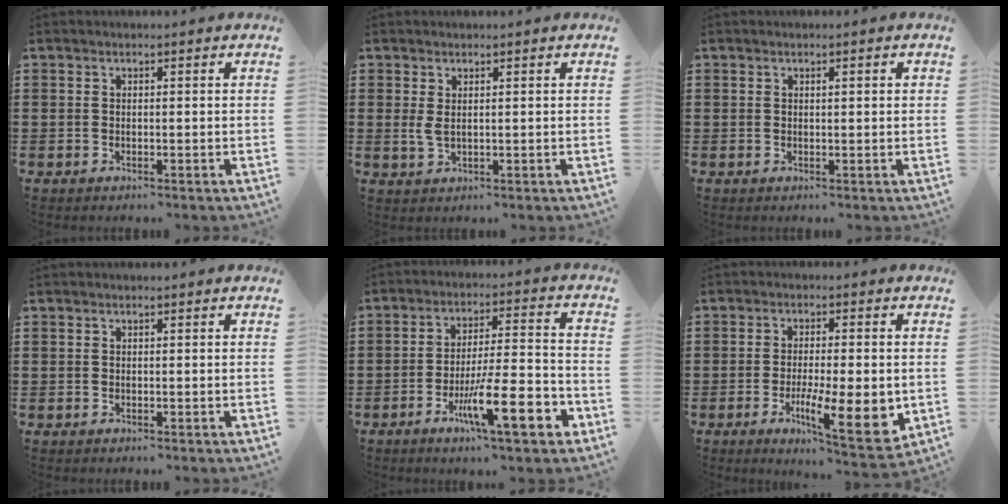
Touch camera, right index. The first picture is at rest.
{"total": 2.0, "force": [0.8, 0.7, 1.7], "torque": [-0.043, -0.001, 0.012]}
{"total": 0.7, "force": [0.3, 0.0, 0.6], "torque": [-0.011, 0.000, 0.005]}
{"total": 0.0}
{"total": 12.8, "force": [-5.9, 2.7, 11.0], "torque": [-0.179, 0.005, -0.098]}
{"total": 10.5, "force": [-2.3, 2.6, 9.9], "torque": [-0.157, -0.009, -0.030]}